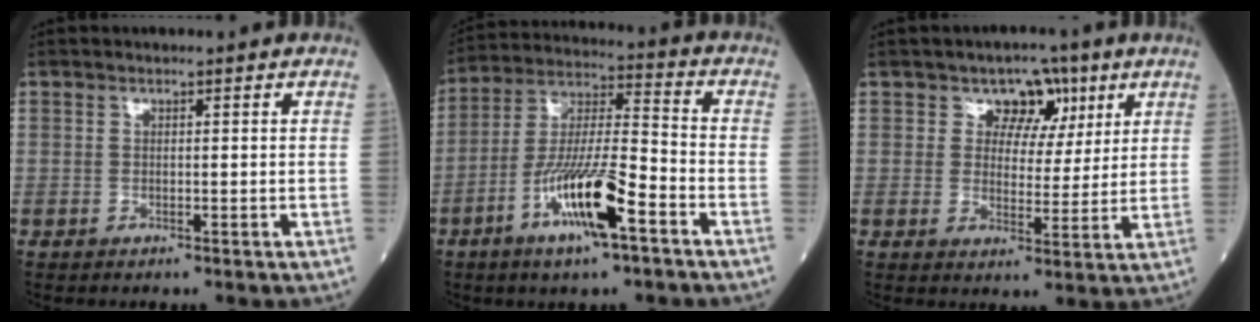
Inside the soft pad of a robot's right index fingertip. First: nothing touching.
{"total": 13.3, "force": [-6.3, 1.8, 11.6], "torque": [-0.225, -0.006, -0.117]}
{"total": 6.0, "force": [2.9, 4.7, 2.3], "torque": [-0.013, 0.008, 0.040]}